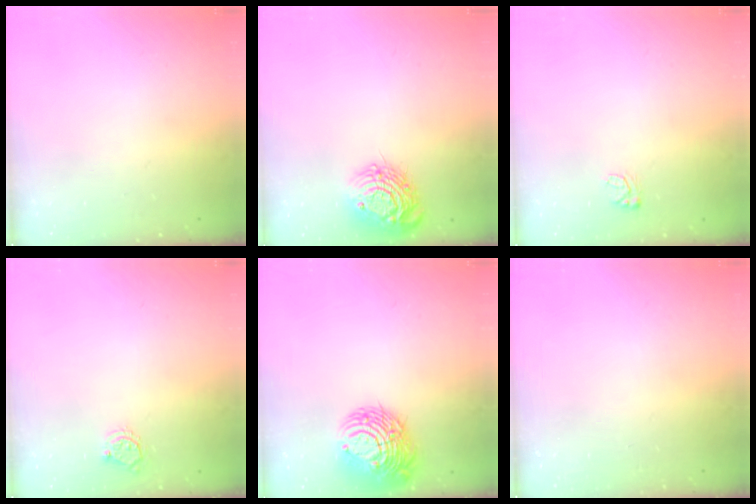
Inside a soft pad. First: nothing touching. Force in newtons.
{"total": 13.1, "press": 13.1, "slide": 1.0}
{"total": 3.9, "press": 3.8, "slide": 0.6}
{"total": 4.8, "press": 4.8, "slide": 0.4}
{"total": 13.6, "press": 13.4, "slide": 1.9}
{"total": 0.0}